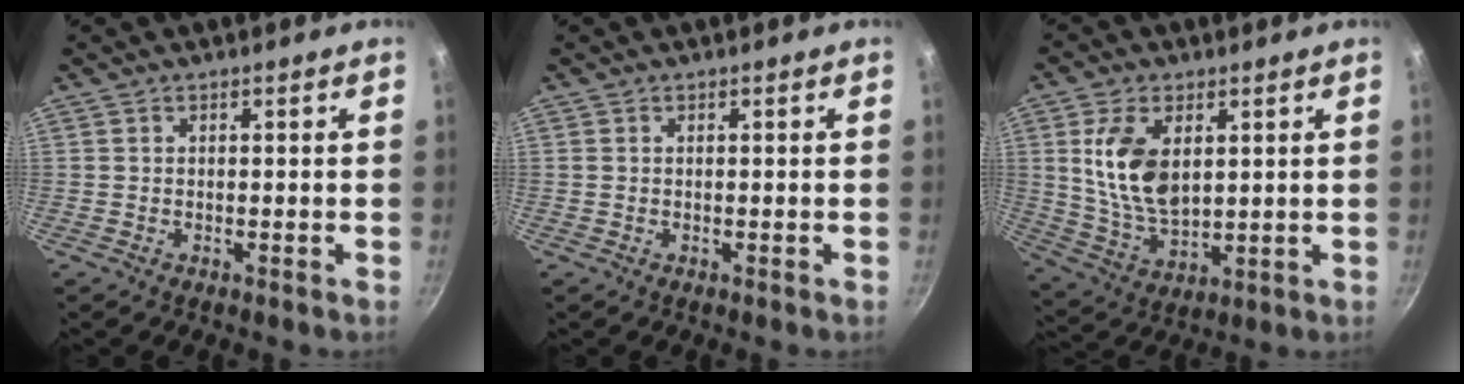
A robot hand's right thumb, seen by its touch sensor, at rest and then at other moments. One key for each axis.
{"total": 0.0}
{"total": 12.8, "fx": 3.2, "fy": 7.4, "fz": 9.9, "tx": -0.179, "ty": -0.023, "tz": 0.072}